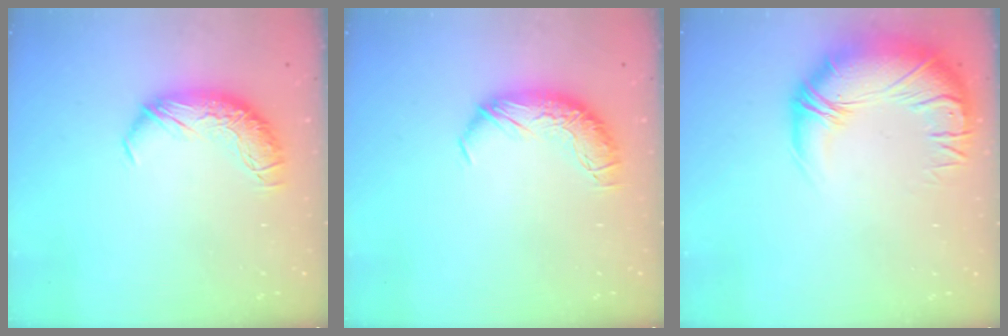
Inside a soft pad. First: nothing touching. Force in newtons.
{"total": 0.0}
{"total": 4.8, "press": 3.3, "slide": 3.5}